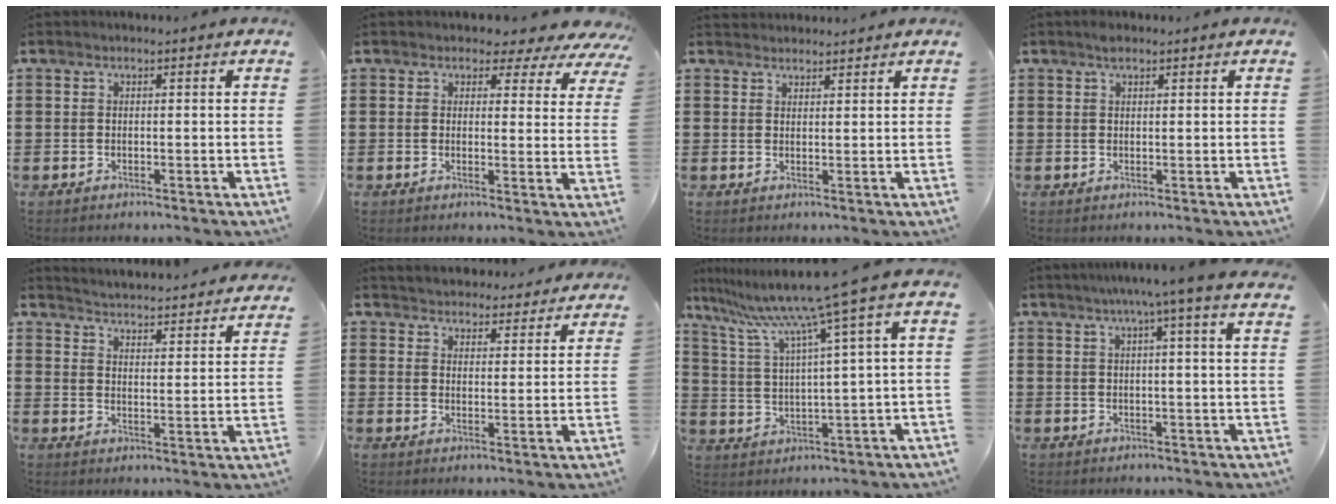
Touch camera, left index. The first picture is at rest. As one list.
[{"total": 3.0, "force": [2.3, 1.7, 0.9], "torque": [-0.017, -0.013, 0.034]}, {"total": 1.9, "force": [1.9, 0.5, -0.3], "torque": [0.001, 0.000, 0.038]}, {"total": 1.5, "force": [1.0, 0.6, 0.9], "torque": [-0.020, 0.003, 0.019]}, {"total": 3.8, "force": [3.7, -1.0, -0.1], "torque": [-0.019, -0.040, 0.058]}, {"total": 3.7, "force": [3.7, 0.3, -0.6], "torque": [-0.007, -0.024, 0.064]}, {"total": 9.7, "force": [6.5, -1.4, 7.1], "torque": [-0.164, -0.039, 0.098]}, {"total": 4.6, "force": [2.9, -0.9, 3.4], "torque": [-0.071, -0.004, 0.047]}]